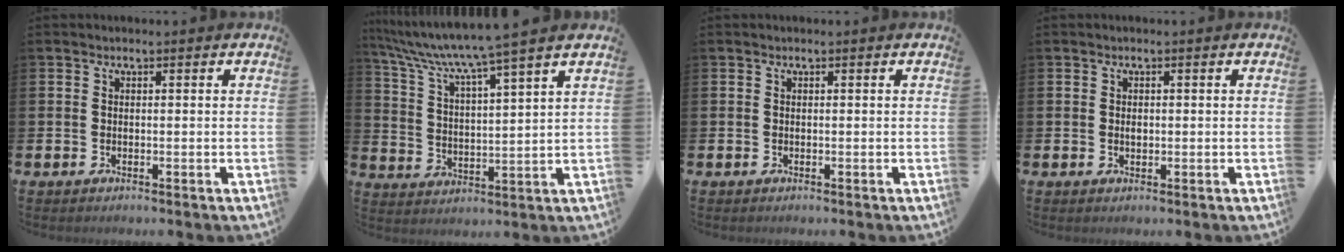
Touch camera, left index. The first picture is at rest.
{"total": 7.2, "force": [6.6, -1.0, 2.9], "torque": [-0.087, -0.045, 0.109]}
{"total": 0.0}
{"total": 0.9, "force": [0.0, 0.5, 0.7], "torque": [-0.004, 0.000, -0.002]}